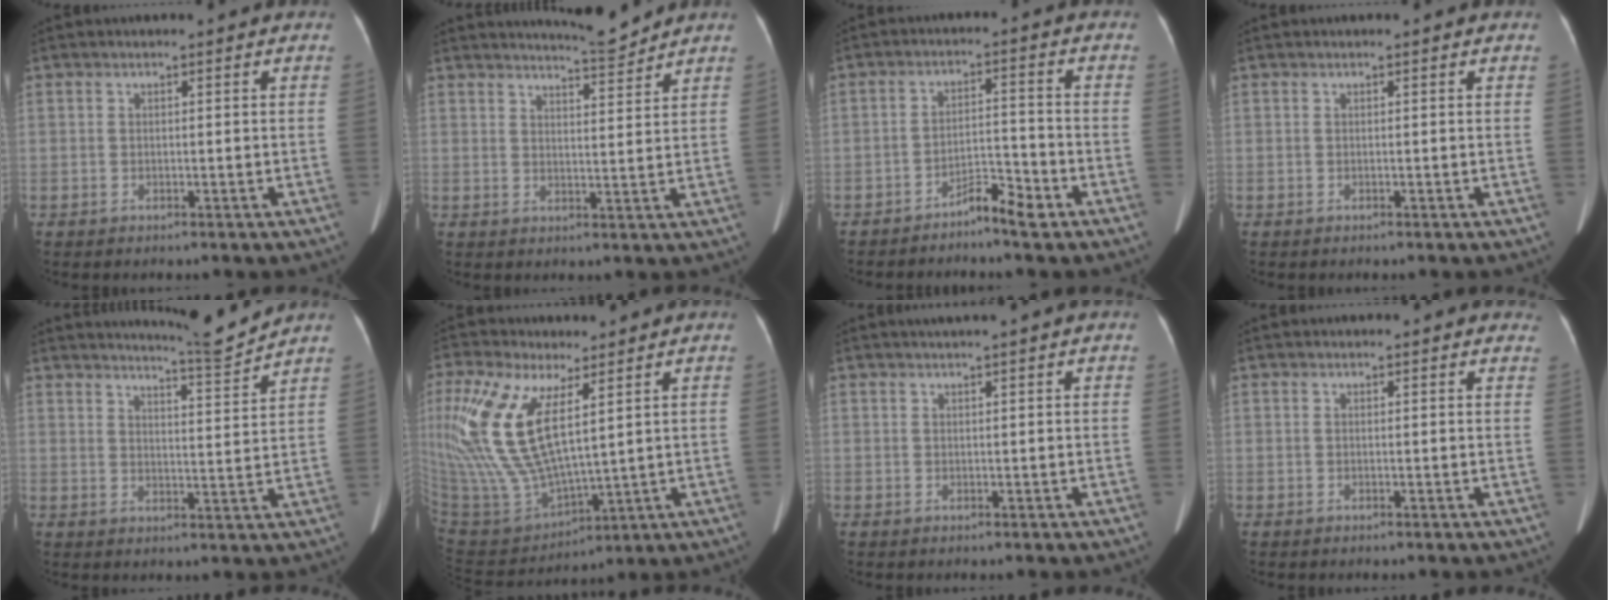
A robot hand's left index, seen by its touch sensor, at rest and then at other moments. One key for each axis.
{"total": 5.0, "fx": 4.9, "fy": -0.6, "fz": 0.7, "tx": -0.021, "ty": -0.013, "tz": 0.075}
{"total": 4.4, "fx": -3.7, "fy": 0.3, "fz": 2.3, "tx": -0.039, "ty": -0.001, "tz": -0.067}
{"total": 0.0}
{"total": 6.6, "fx": 6.3, "fy": -1.6, "fz": 0.8, "tx": -0.026, "ty": -0.029, "tz": 0.096}
{"total": 20.7, "fx": 7.4, "fy": 8.1, "fz": 17.6, "tx": -0.423, "ty": 0.001, "tz": 0.153}
{"total": 1.6, "fx": 1.2, "fy": -0.4, "fz": 1.0, "tx": -0.012, "ty": 0.012, "tz": 0.025}
{"total": 2.8, "fx": 2.6, "fy": 0.9, "fz": 0.7, "tx": -0.003, "ty": 0.005, "tz": 0.013}